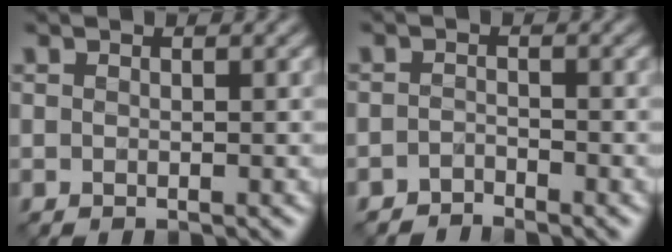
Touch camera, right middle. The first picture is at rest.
{"total": 1.4, "force": [-1.3, 0.0, -0.2], "torque": [0.005, 0.005, -0.028]}